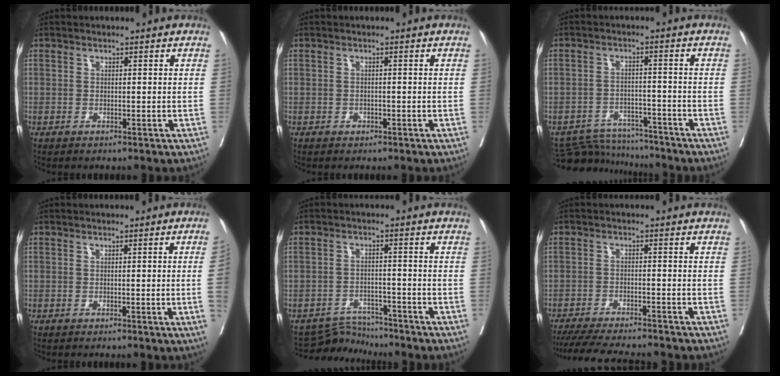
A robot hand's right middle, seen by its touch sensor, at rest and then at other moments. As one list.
[{"total": 0.7, "force": [-0.4, 0.5, 0.2], "torque": [-0.002, 0.003, -0.008]}, {"total": 8.5, "force": [-8.3, 1.8, -0.1], "torque": [0.003, 0.006, -0.132]}, {"total": 2.5, "force": [-0.4, -1.0, 2.3], "torque": [-0.025, -0.002, -0.005]}, {"total": 4.7, "force": [-4.5, 0.4, -1.4], "torque": [0.023, 0.004, -0.074]}, {"total": 12.8, "force": [-11.6, 1.5, 5.2], "torque": [-0.079, -0.017, -0.169]}]